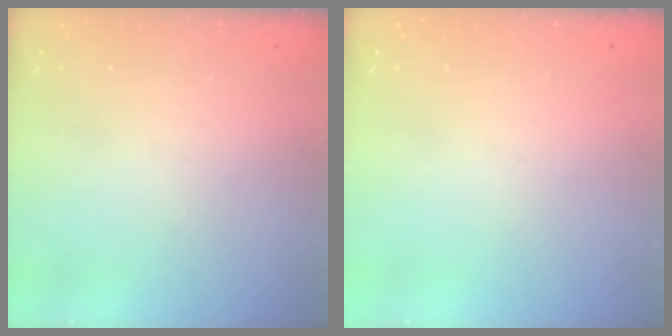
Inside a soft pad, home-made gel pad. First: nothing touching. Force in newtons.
{"total": 0.0}